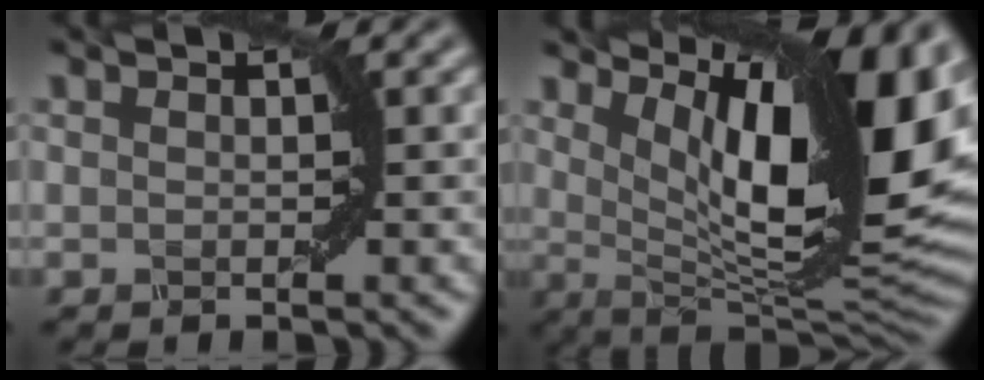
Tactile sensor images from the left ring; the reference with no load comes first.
{"total": 15.7, "force": [5.4, 5.3, 13.8], "torque": [-0.182, -0.004, 0.099]}